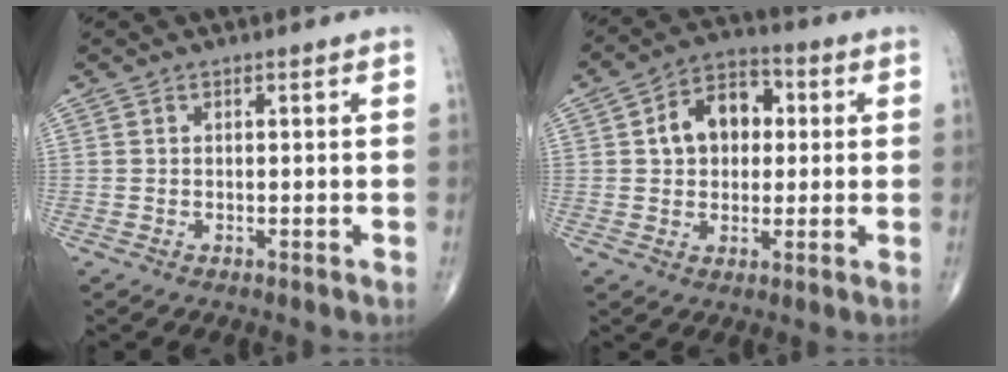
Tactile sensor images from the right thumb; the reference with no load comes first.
{"total": 8.3, "force": [1.1, 6.2, 5.4], "torque": [-0.052, 0.018, 0.010]}